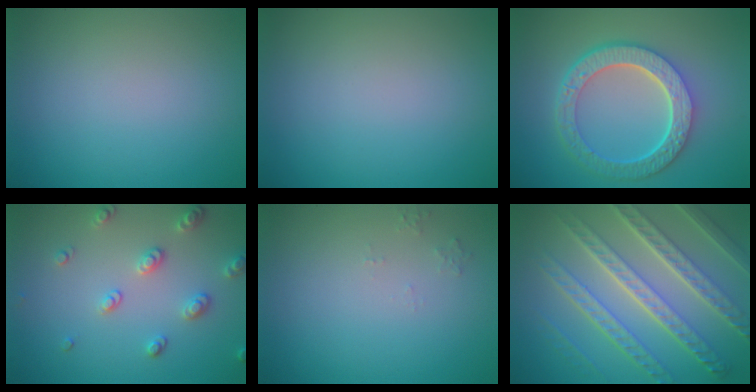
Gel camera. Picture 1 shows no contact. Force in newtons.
{"total": 0.0}
{"total": 6.8, "press": 5.0, "slide": 4.6}
{"total": 2.7, "press": 2.7, "slide": 0.5}
{"total": 0.8, "press": 0.7, "slide": 0.2}
{"total": 9.0, "press": 6.4, "slide": 6.4}